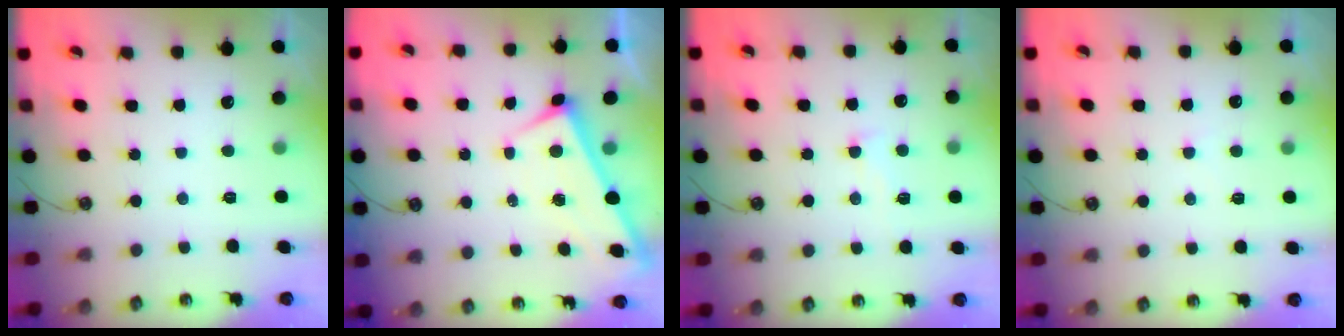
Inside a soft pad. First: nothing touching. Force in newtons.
{"total": 1.1, "press": 1.0, "slide": 0.3}
{"total": 0.9, "press": 0.6, "slide": 0.7}
{"total": 3.0, "press": 2.9, "slide": 0.4}